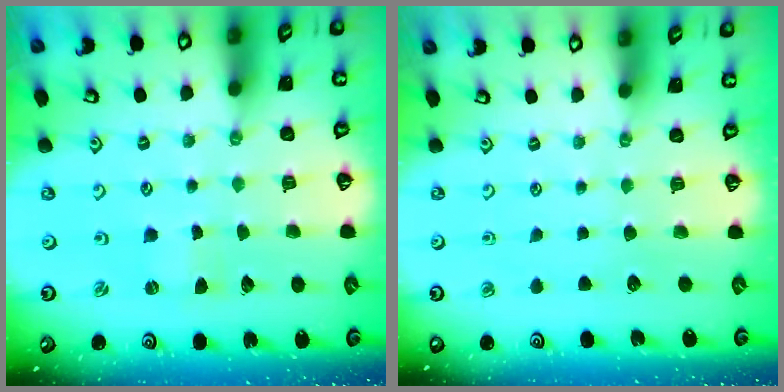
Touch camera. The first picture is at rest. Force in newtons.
{"total": 0.0}